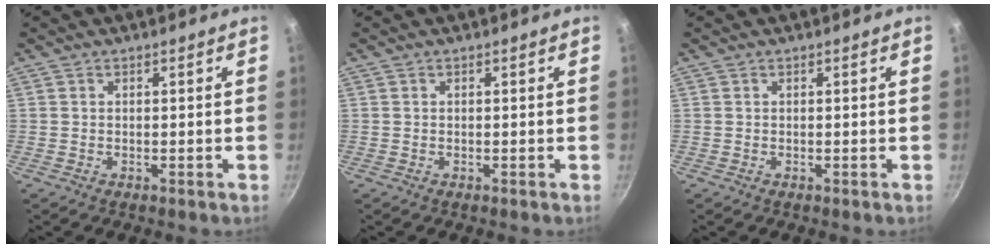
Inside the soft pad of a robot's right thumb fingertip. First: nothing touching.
{"total": 0.0}
{"total": 0.0}